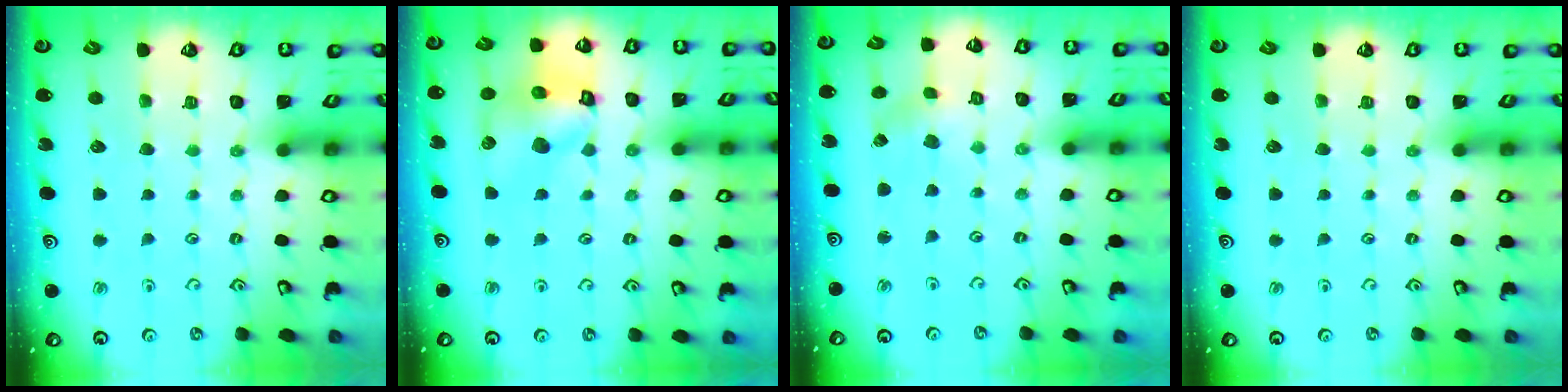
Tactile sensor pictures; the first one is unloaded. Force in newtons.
{"total": 11.8, "press": 11.7, "slide": 1.7}
{"total": 0.7, "press": 0.7, "slide": 0.2}
{"total": 0.0}